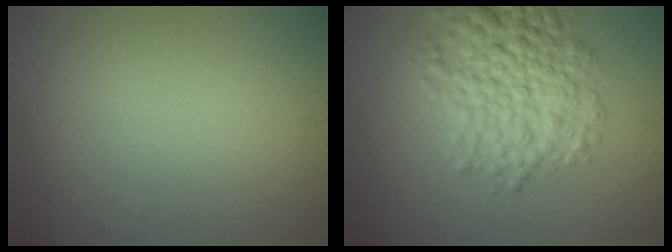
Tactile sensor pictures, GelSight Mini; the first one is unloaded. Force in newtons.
{"total": 6.0, "press": 6.0, "slide": 0.1}